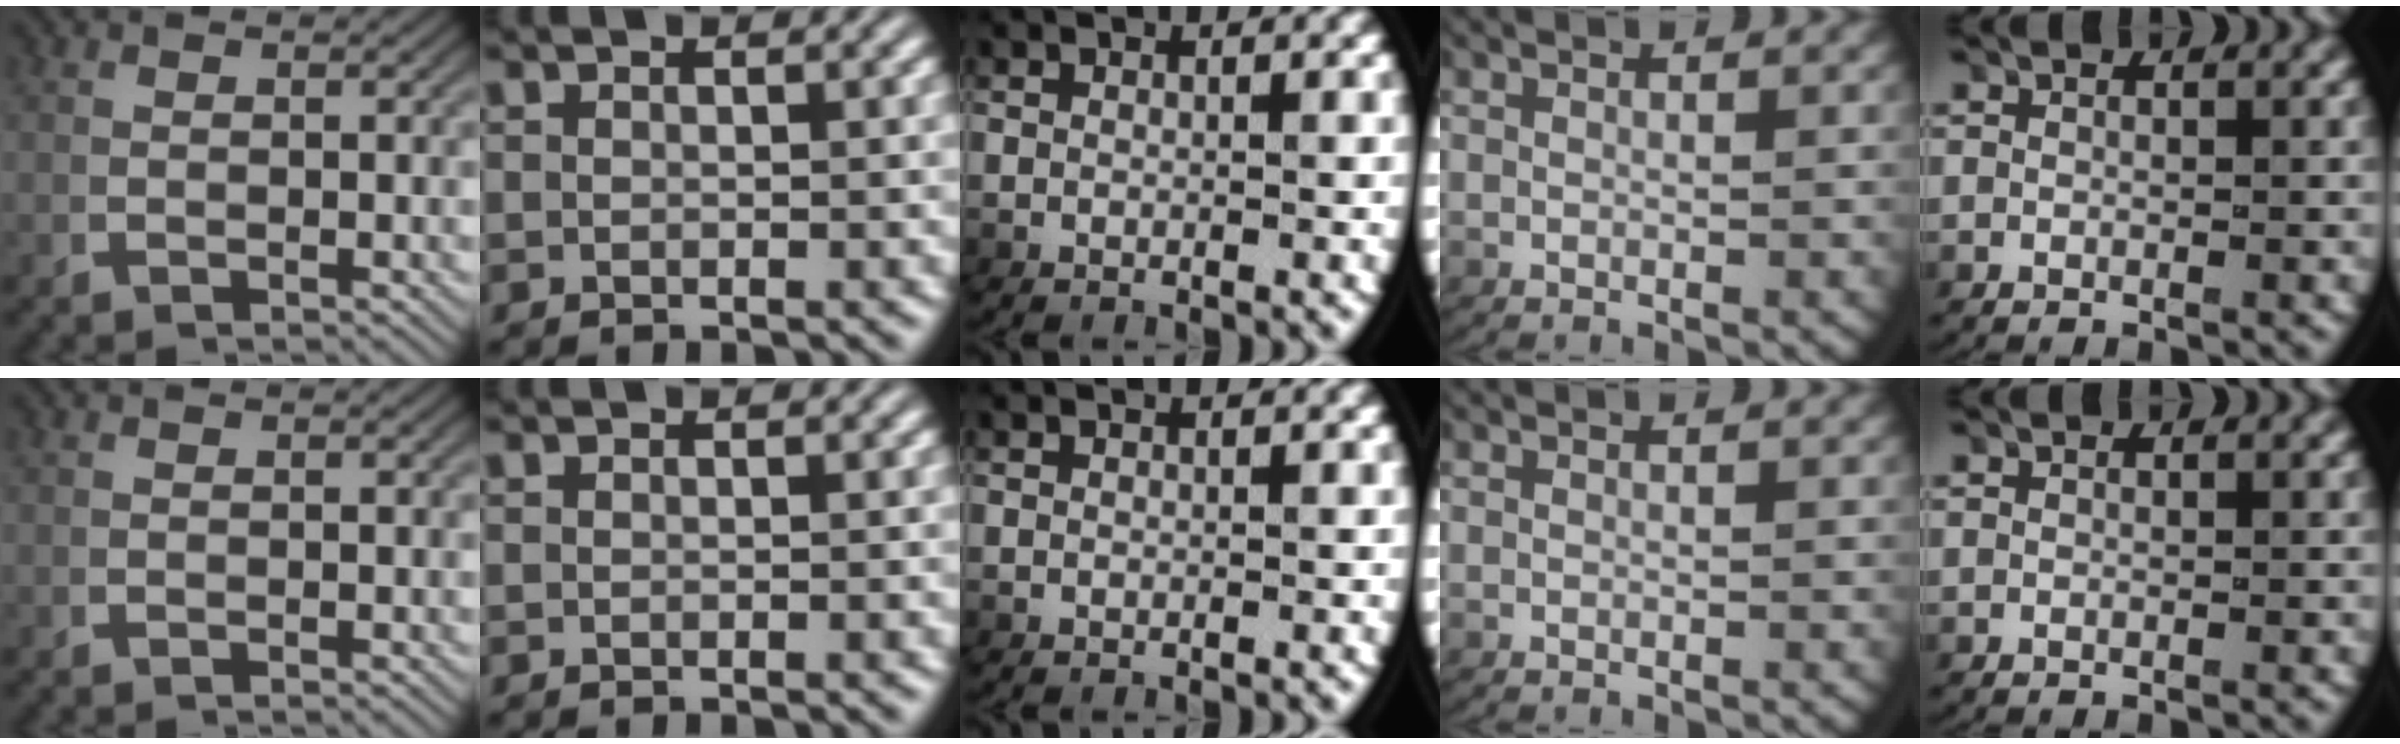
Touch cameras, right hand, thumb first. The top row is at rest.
{}